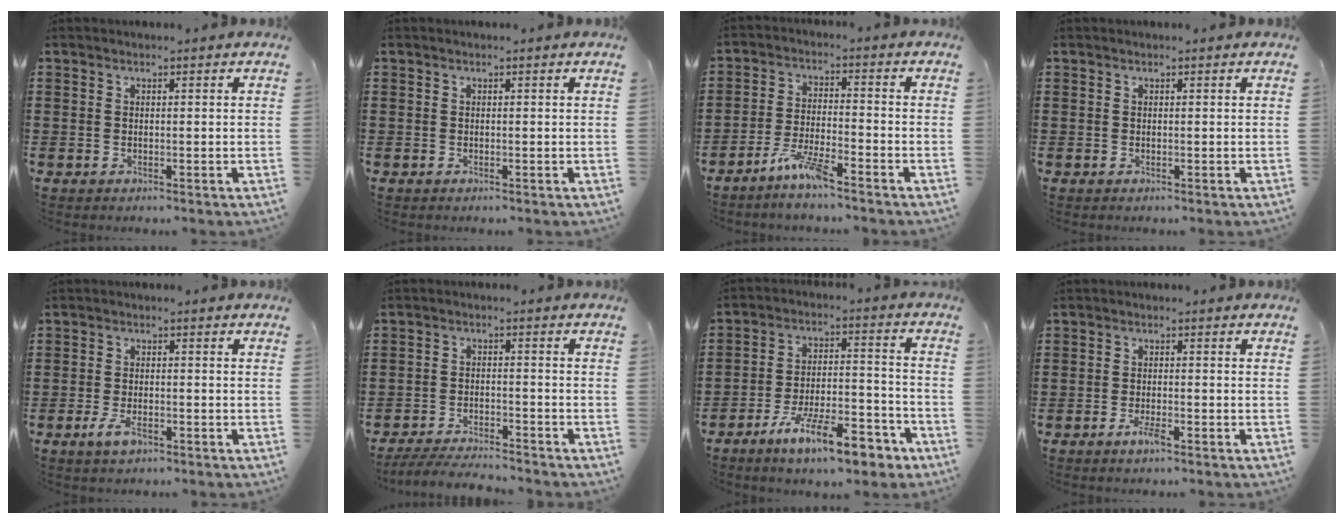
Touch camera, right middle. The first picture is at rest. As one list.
[{"total": 0.0}, {"total": 5.7, "force": [-4.4, 0.6, 3.5], "torque": [-0.084, -0.005, -0.086]}, {"total": 0.0}, {"total": 3.1, "force": [-1.6, 1.2, 2.4], "torque": [-0.054, -0.005, -0.033]}, {"total": 4.5, "force": [-4.3, 0.2, 1.1], "torque": [-0.024, -0.002, -0.088]}, {"total": 12.5, "force": [-9.0, 3.2, 8.0], "torque": [-0.128, 0.036, -0.161]}, {"total": 2.3, "force": [-1.3, 0.5, 1.8], "torque": [-0.037, 0.000, -0.027]}]